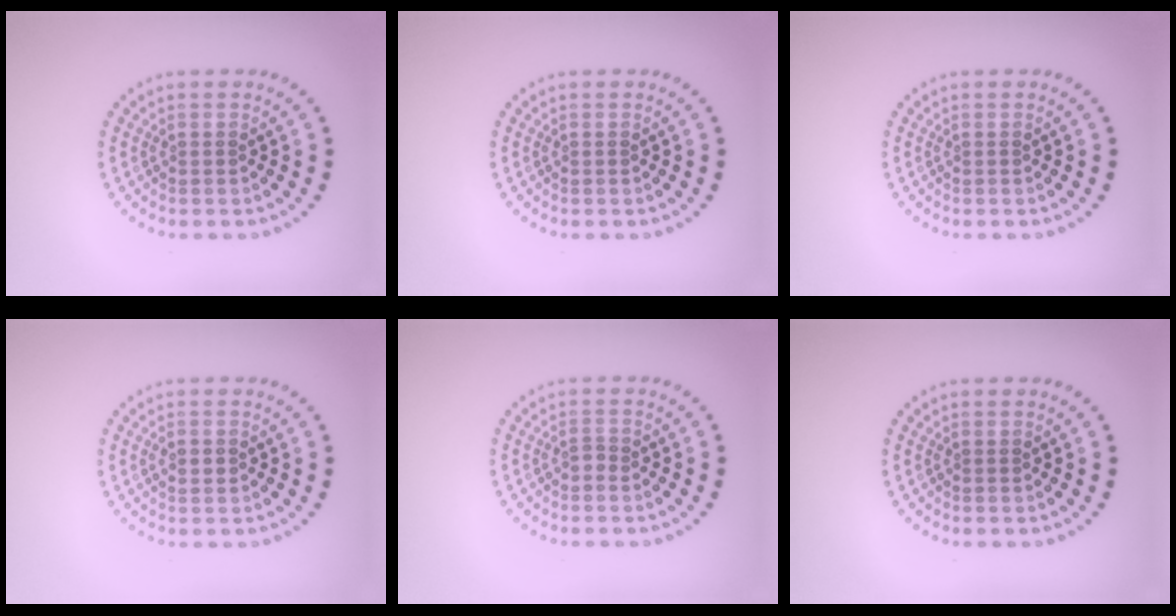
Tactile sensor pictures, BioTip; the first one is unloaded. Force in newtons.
{"total": 0.0}
{"total": 0.0}
{"total": 0.8, "press": 0.8, "slide": 0.1}
{"total": 0.8, "press": 0.5, "slide": 0.7}
{"total": 0.0}